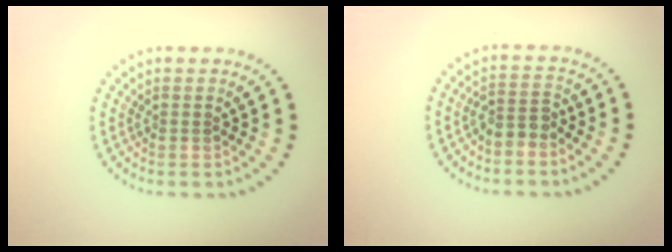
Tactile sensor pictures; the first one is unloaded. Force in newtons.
{"total": 2.0, "press": 1.7, "slide": 1.1}